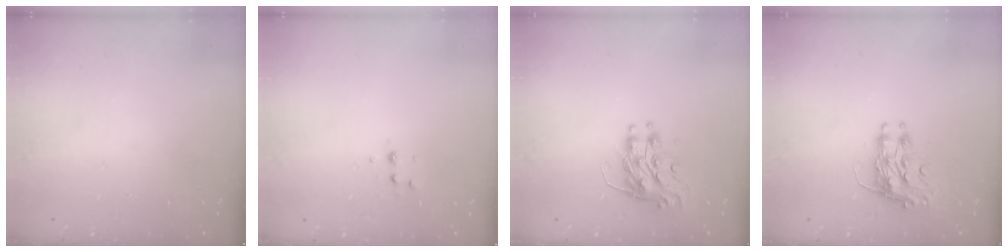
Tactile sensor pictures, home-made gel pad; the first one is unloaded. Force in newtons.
{"total": 4.1, "press": 4.0, "slide": 1.1}
{"total": 9.2, "press": 9.2, "slide": 0.3}
{"total": 8.7, "press": 8.7, "slide": 0.5}